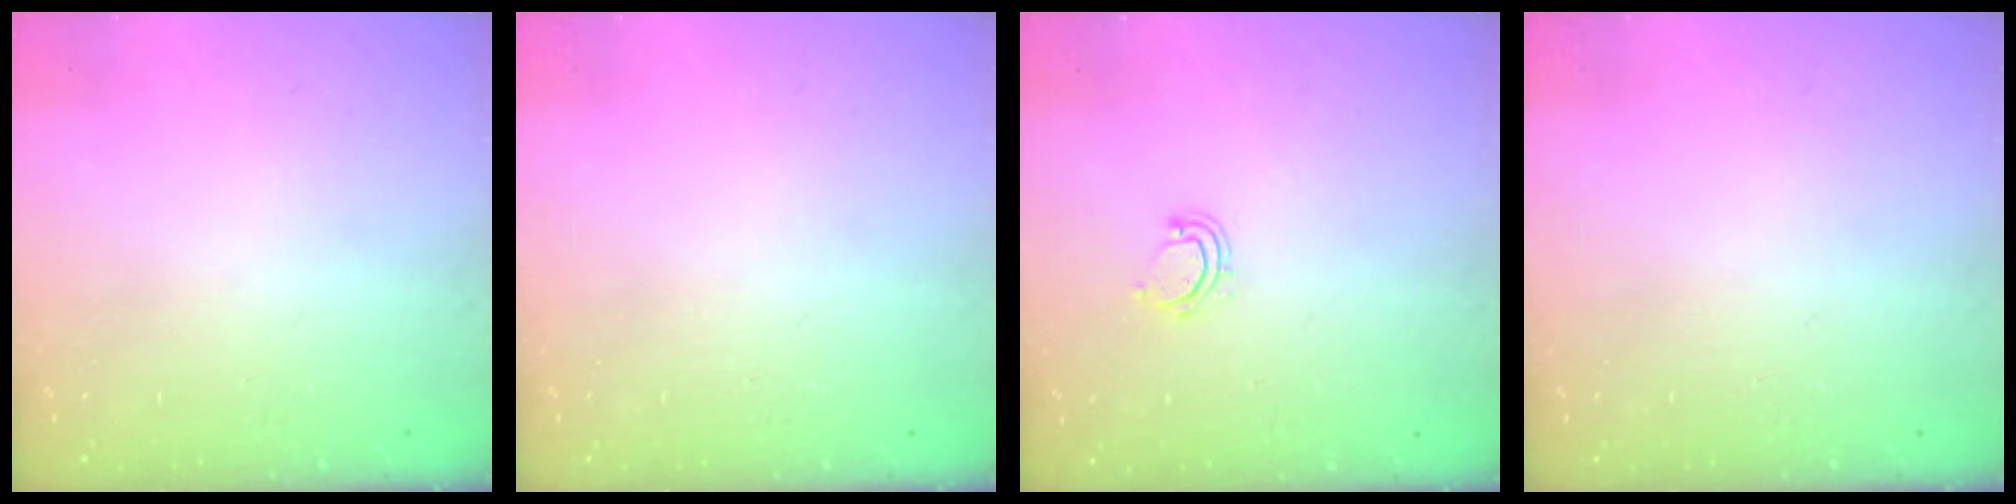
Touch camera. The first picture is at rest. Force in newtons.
{"total": 0.0}
{"total": 3.9, "press": 3.9, "slide": 0.4}
{"total": 0.0}